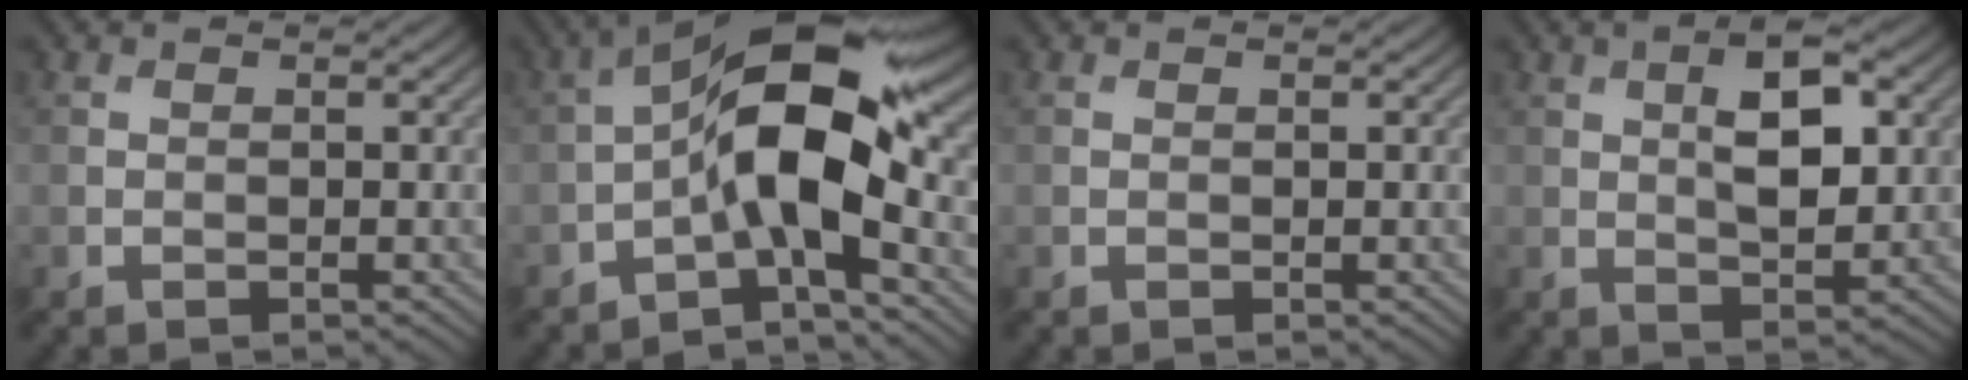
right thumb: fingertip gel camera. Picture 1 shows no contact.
{"total": 11.5, "force": [-2.4, 4.2, 10.5], "torque": [-0.179, 0.018, -0.058]}
{"total": 0.0}
{"total": 6.9, "force": [1.7, 2.9, 6.0], "torque": [-0.098, 0.007, 0.026]}